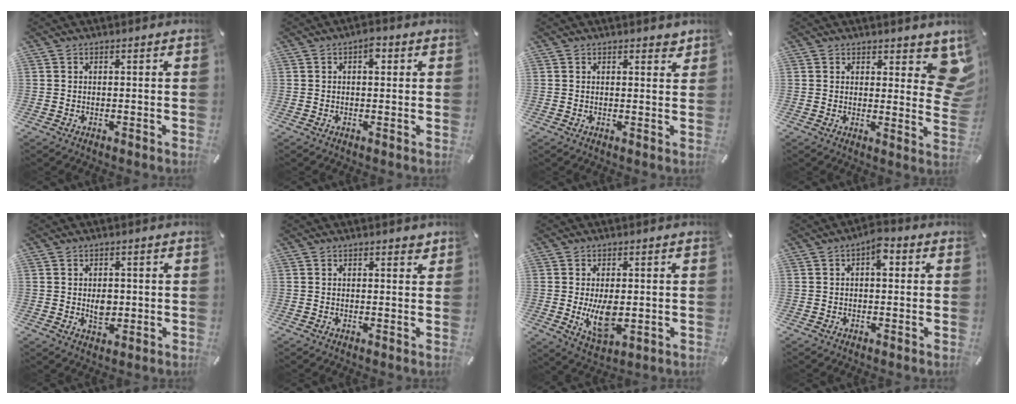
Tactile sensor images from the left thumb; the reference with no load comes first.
{"total": 2.8, "force": [0.8, 1.5, 2.2], "torque": [-0.022, -0.001, 0.007]}
{"total": 1.7, "force": [1.3, 0.9, 0.6], "torque": [0.002, -0.004, 0.022]}
{"total": 9.4, "force": [4.8, 4.7, 6.5], "torque": [-0.056, -0.034, 0.084]}
{"total": 4.2, "force": [0.1, 3.2, 2.7], "torque": [-0.028, -0.004, -0.001]}
{"total": 1.5, "force": [1.1, 0.7, 0.7], "torque": [-0.007, -0.003, 0.018]}
{"total": 9.0, "force": [-0.4, 4.9, 7.5], "torque": [-0.144, -0.018, -0.010]}
{"total": 4.5, "force": [0.9, 2.5, 3.7], "torque": [-0.044, 0.000, 0.006]}